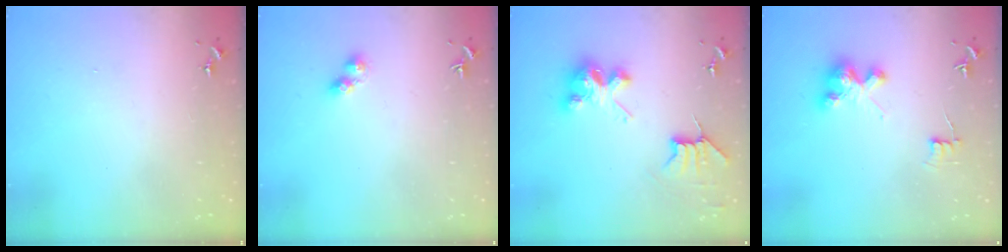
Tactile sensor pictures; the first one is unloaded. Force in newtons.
{"total": 4.0, "press": 3.9, "slide": 0.7}
{"total": 9.0, "press": 9.0, "slide": 0.5}
{"total": 6.9, "press": 6.9, "slide": 0.1}